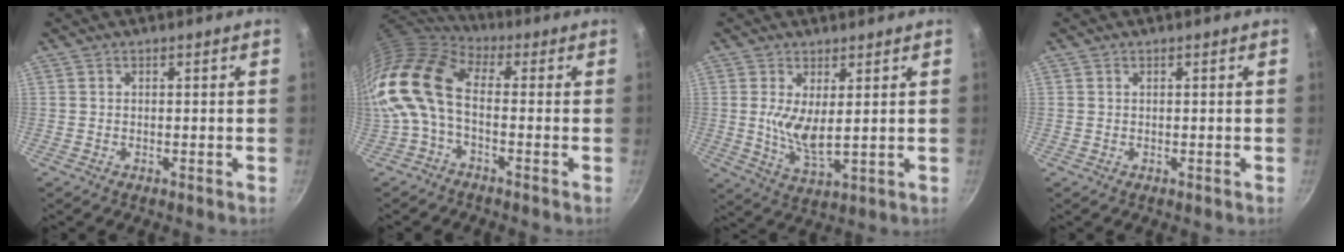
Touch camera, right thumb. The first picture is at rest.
{"total": 14.2, "force": [-1.4, 7.7, 11.8], "torque": [-0.244, 0.021, -0.047]}
{"total": 7.1, "force": [1.5, 2.6, 6.4], "torque": [-0.122, -0.024, 0.035]}
{"total": 0.0}